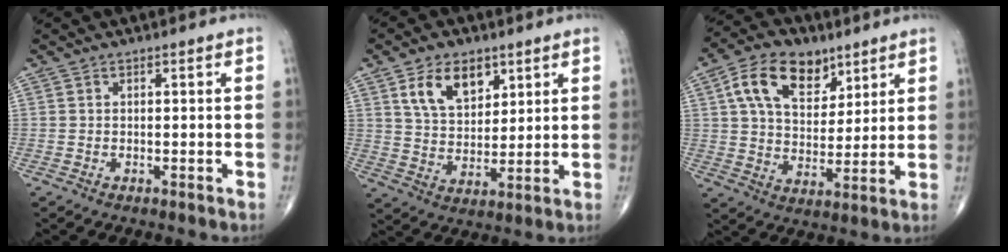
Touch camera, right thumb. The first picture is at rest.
{"total": 10.2, "force": [5.2, 6.1, 6.3], "torque": [-0.087, -0.027, 0.099]}
{"total": 14.2, "force": [6.8, 8.8, 8.8], "torque": [-0.124, -0.018, 0.124]}